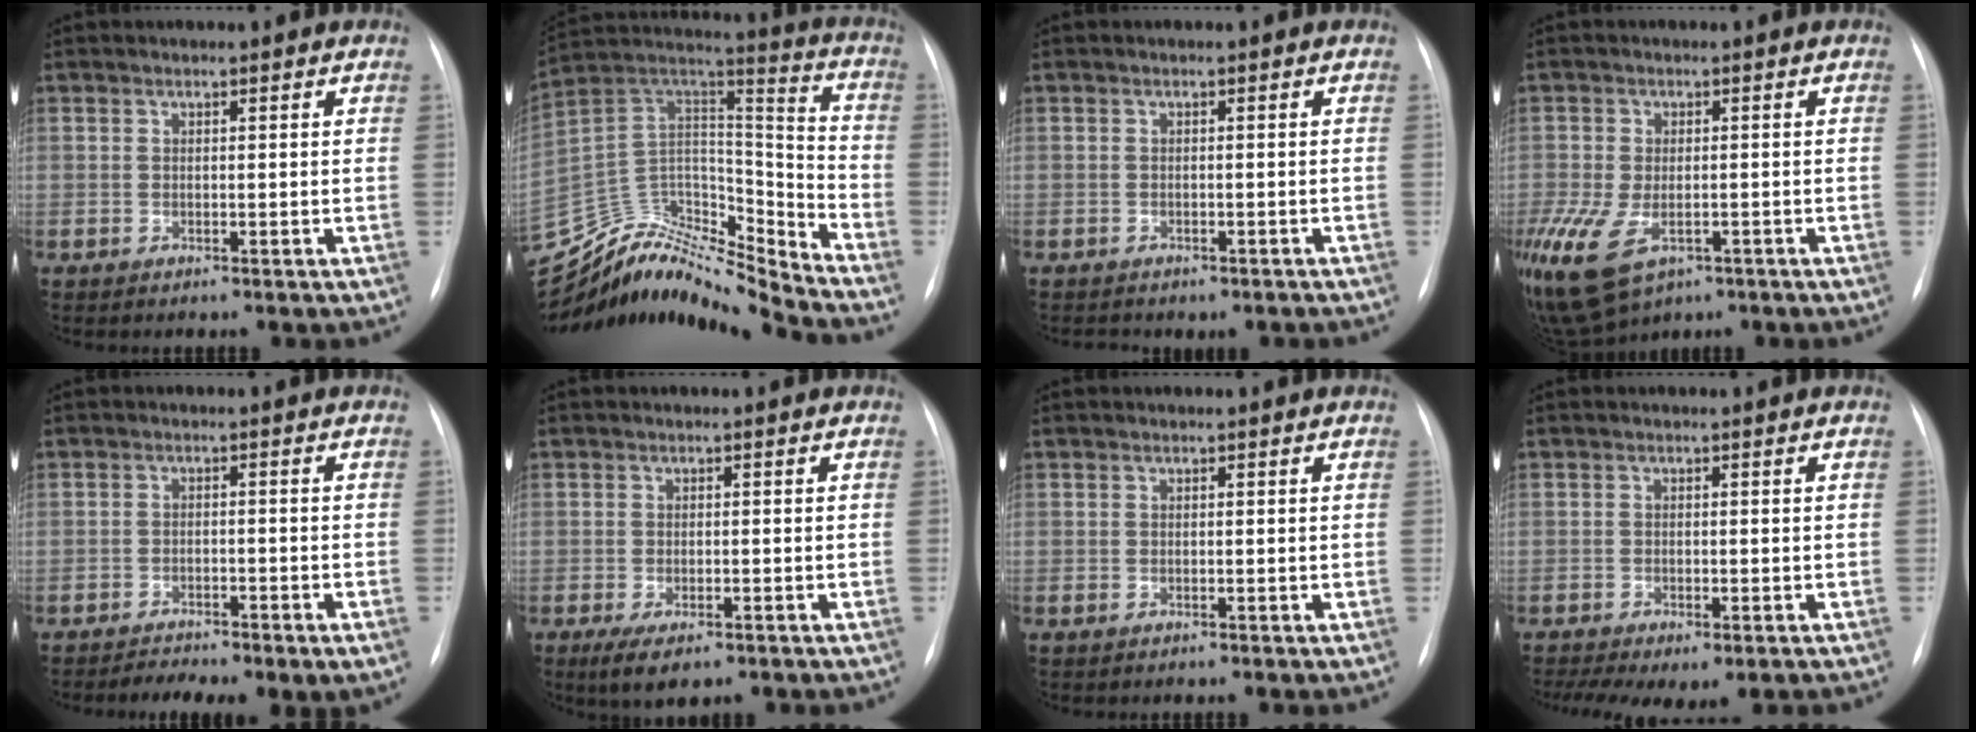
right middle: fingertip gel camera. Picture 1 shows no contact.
{"total": 20.6, "force": [-20.1, 2.4, 3.9], "torque": [-0.060, 0.080, -0.340]}
{"total": 3.2, "force": [-2.6, 1.5, 0.9], "torque": [-0.013, 0.004, -0.026]}
{"total": 19.8, "force": [-9.1, 12.9, 11.9], "torque": [-0.341, -0.035, -0.136]}
{"total": 5.2, "force": [-3.7, 1.3, 3.5], "torque": [-0.058, -0.001, -0.054]}
{"total": 4.5, "force": [-2.7, 1.7, 3.2], "torque": [-0.056, -0.008, -0.038]}
{"total": 0.0}
{"total": 8.1, "force": [-5.3, 3.2, 5.2], "torque": [-0.084, -0.009, -0.075]}